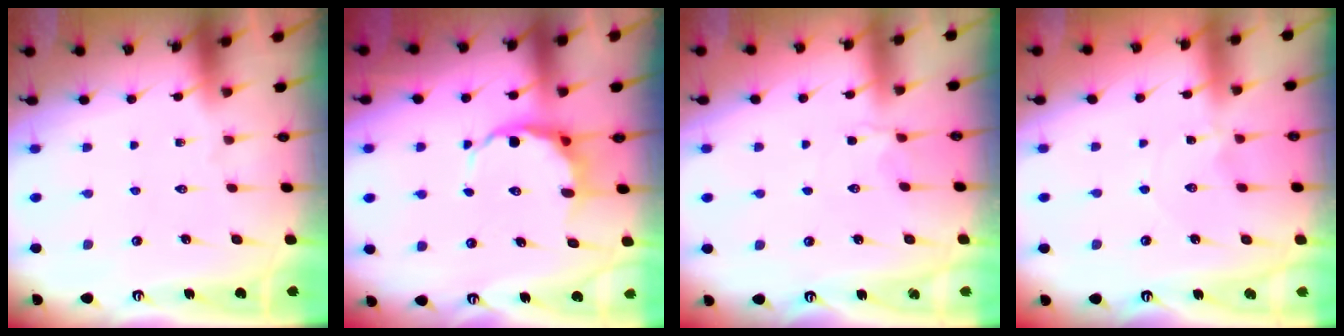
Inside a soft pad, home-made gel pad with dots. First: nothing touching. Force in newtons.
{"total": 6.8, "press": 6.6, "slide": 1.8}
{"total": 2.3, "press": 2.0, "slide": 1.2}
{"total": 0.0}